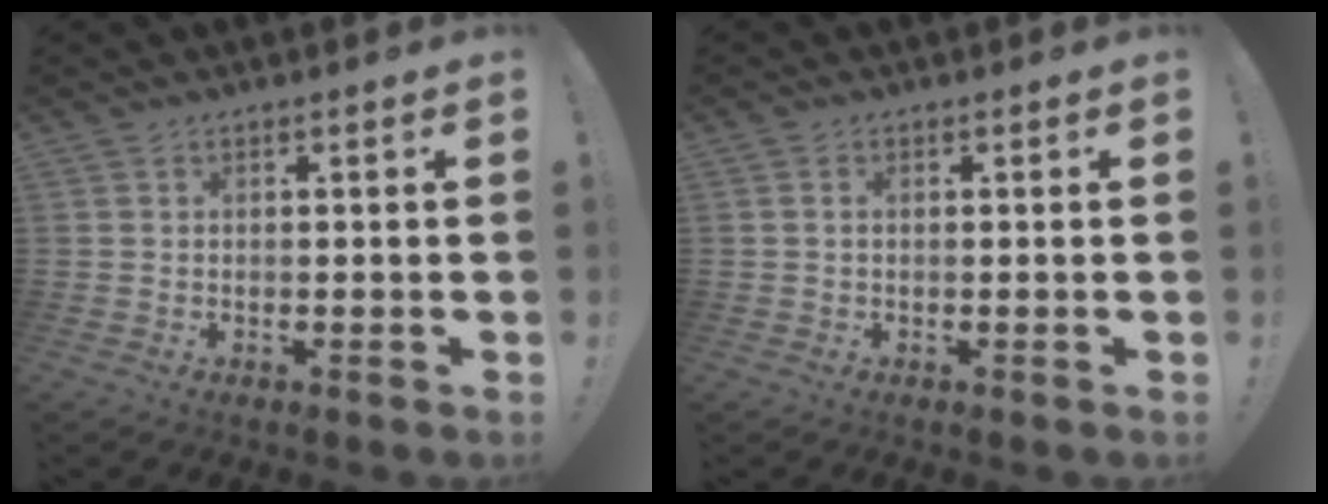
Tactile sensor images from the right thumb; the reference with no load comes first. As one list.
[{"total": 0.7, "force": [0.1, 0.4, 0.5], "torque": [-0.018, 0.005, 0.003]}]